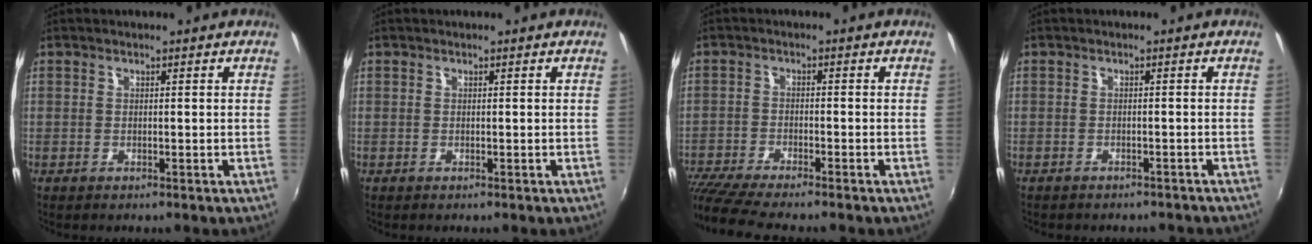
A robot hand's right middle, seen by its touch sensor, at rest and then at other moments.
{"total": 0.0}
{"total": 10.0, "force": [-8.8, 0.6, 4.7], "torque": [-0.119, -0.039, -0.158]}
{"total": 5.1, "force": [-4.6, 1.7, 1.6], "torque": [-0.034, -0.009, -0.055]}